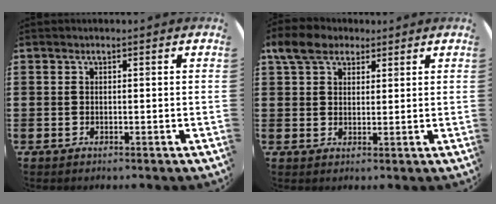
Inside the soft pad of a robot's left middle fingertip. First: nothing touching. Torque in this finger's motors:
{"motor_torque": [1.20, -0.87, 0.16, 0.04]}